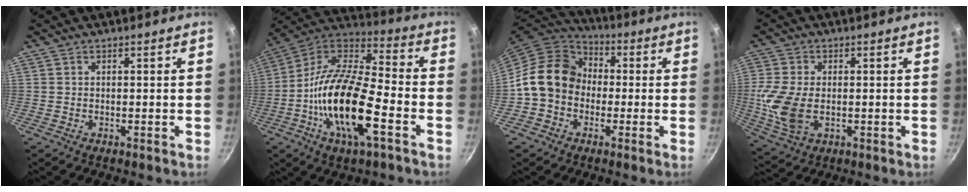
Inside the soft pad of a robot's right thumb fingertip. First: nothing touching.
{"total": 21.4, "force": [-6.7, 7.8, 18.7], "torque": [-0.346, 0.034, -0.145]}
{"total": 13.0, "force": [-0.6, 11.0, 7.0], "torque": [-0.080, 0.033, -0.029]}
{"total": 10.2, "force": [-0.6, 6.5, 7.9], "torque": [-0.169, -0.006, -0.007]}